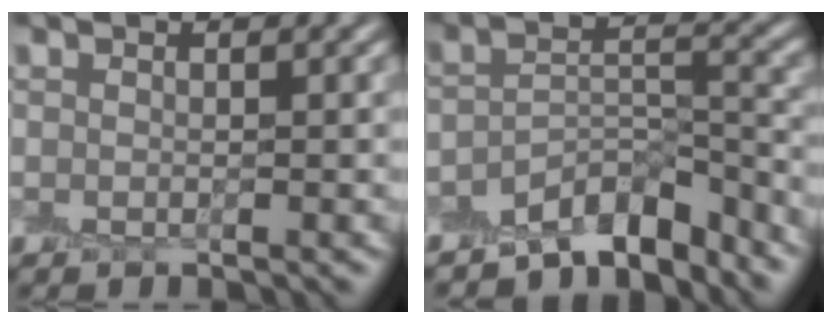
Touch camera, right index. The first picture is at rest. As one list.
[{"total": 5.3, "force": [-4.5, 1.6, 2.3], "torque": [-0.024, 0.004, -0.083]}]